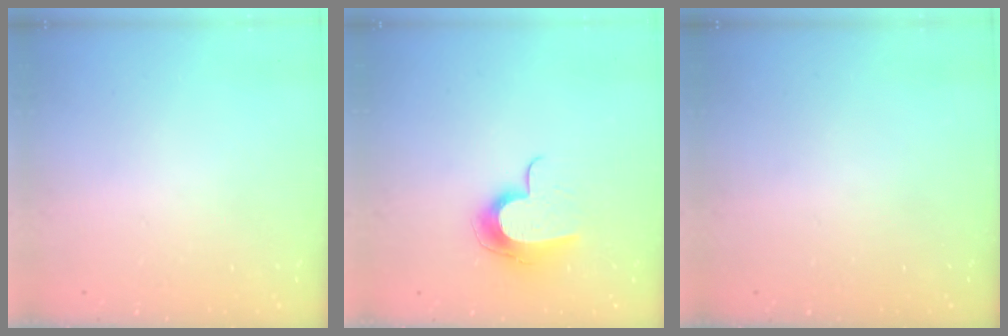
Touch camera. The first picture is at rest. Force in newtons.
{"total": 10.9, "press": 10.9, "slide": 0.7}
{"total": 0.0}